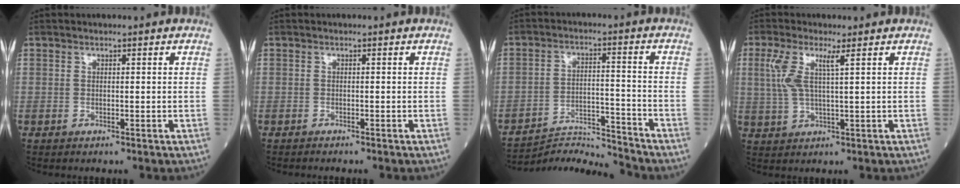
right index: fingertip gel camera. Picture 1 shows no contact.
{"total": 1.3, "force": [-1.2, 0.1, 0.5], "torque": [-0.008, -0.001, -0.014]}
{"total": 9.5, "force": [-9.2, -1.9, -0.6], "torque": [0.002, 0.017, -0.162]}
{"total": 5.7, "force": [2.1, 0.8, 5.2], "torque": [-0.129, 0.012, 0.044]}